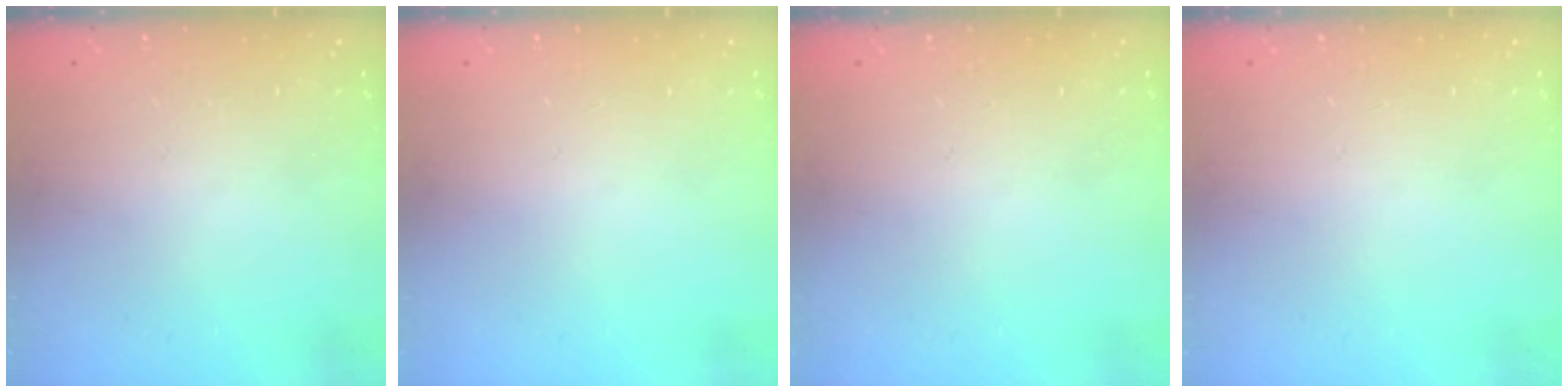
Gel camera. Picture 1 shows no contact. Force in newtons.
{"total": 0.0}
{"total": 0.0}
{"total": 0.0}